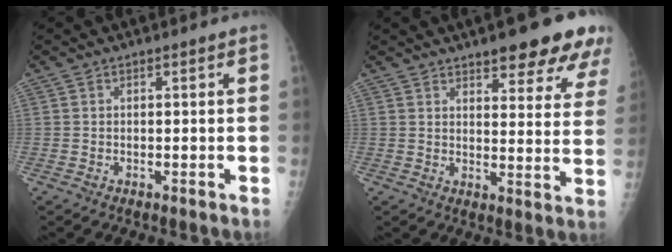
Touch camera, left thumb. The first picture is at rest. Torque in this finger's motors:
{"motor_torque": [1.53, 1.54, 0.67, -0.44, 0.07]}